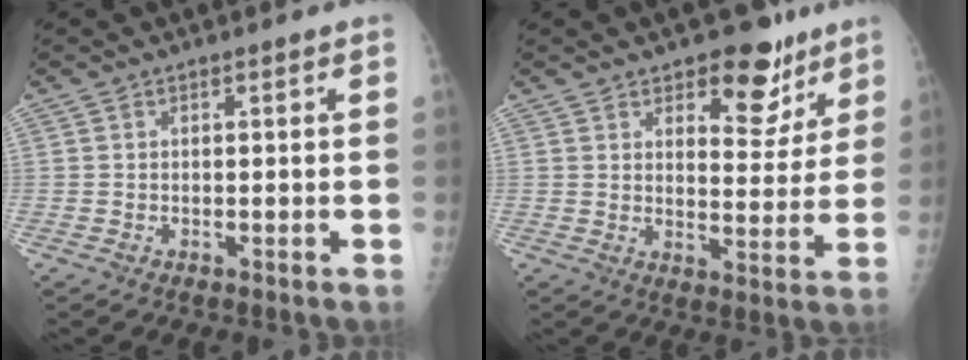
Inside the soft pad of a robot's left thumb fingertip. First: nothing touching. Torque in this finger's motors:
{"motor_torque": [-0.06, -0.06, -0.09, -0.10, 0.06]}